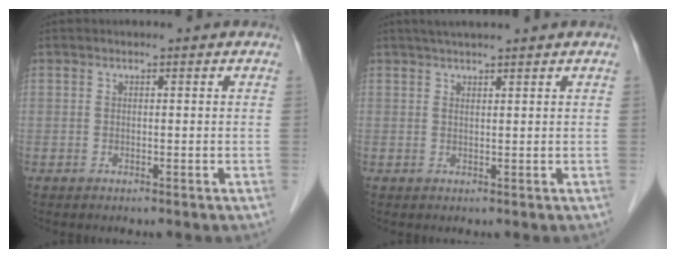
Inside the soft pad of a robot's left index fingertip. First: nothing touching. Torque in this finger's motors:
{"motor_torque": [-0.13, -0.23, 0.21, 0.05]}